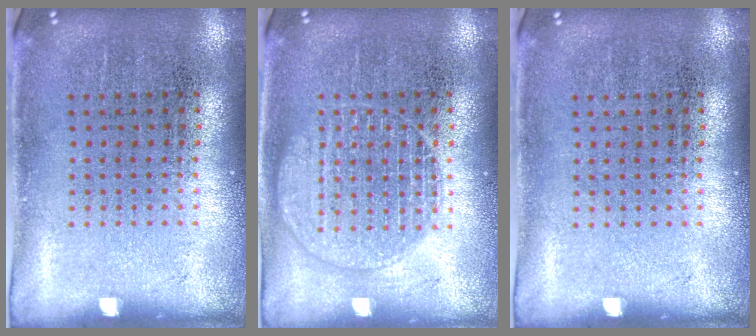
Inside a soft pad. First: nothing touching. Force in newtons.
{"total": 2.6, "press": 2.6, "slide": 0.4}
{"total": 0.0}